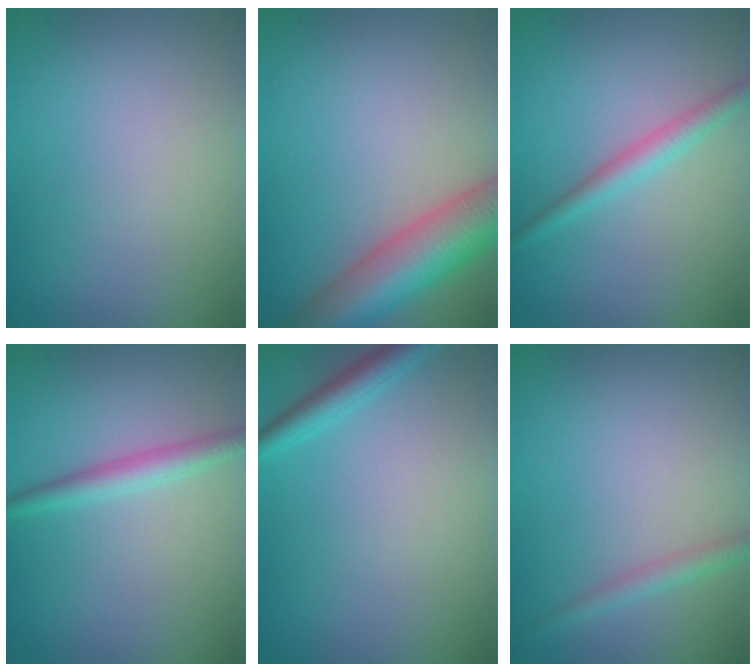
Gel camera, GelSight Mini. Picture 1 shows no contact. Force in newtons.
{"total": 7.9, "press": 7.9, "slide": 0.4}
{"total": 2.2, "press": 2.2, "slide": 0.0}
{"total": 2.1, "press": 2.1, "slide": 0.1}
{"total": 2.2, "press": 2.2, "slide": 0.1}
{"total": 1.5, "press": 1.5, "slide": 0.0}